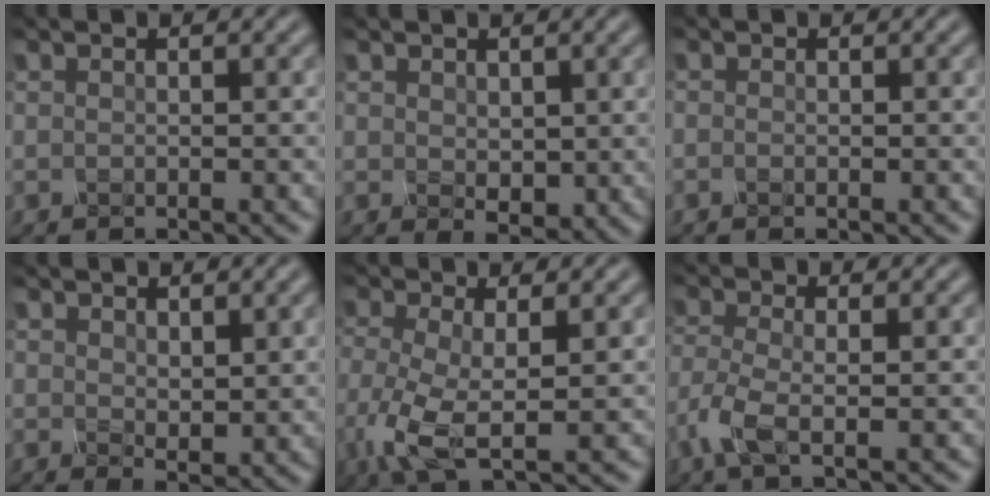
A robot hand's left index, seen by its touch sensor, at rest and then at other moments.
{"total": 1.0, "force": [0.3, 0.5, 0.8], "torque": [-0.028, -0.002, 0.029]}
{"total": 0.0}
{"total": 1.4, "force": [1.2, 0.2, 0.7], "torque": [-0.025, -0.004, 0.041]}
{"total": 4.7, "force": [-1.5, 1.7, 4.2], "torque": [-0.119, -0.015, -0.013]}
{"total": 2.9, "force": [-1.6, 0.7, 2.3], "torque": [-0.080, 0.001, -0.021]}